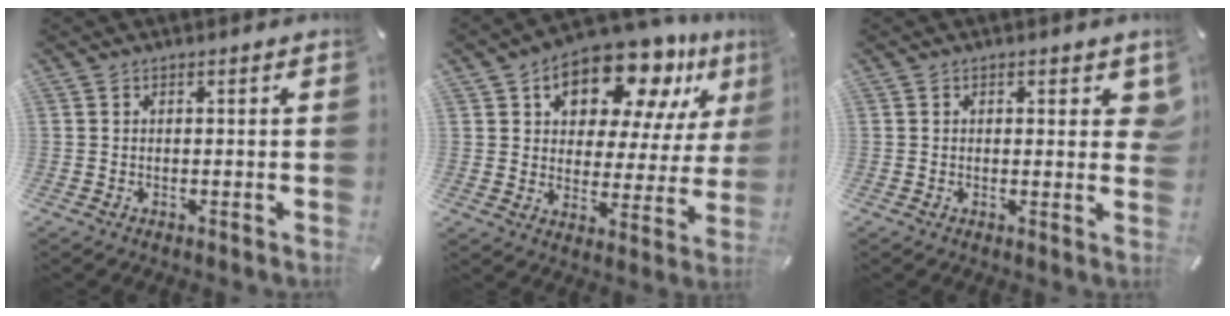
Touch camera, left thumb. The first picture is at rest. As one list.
[{"total": 16.2, "force": [11.2, 8.2, 8.5], "torque": [-0.143, -0.069, 0.191]}, {"total": 3.2, "force": [1.0, 1.6, 2.5], "torque": [-0.018, -0.009, 0.010]}]